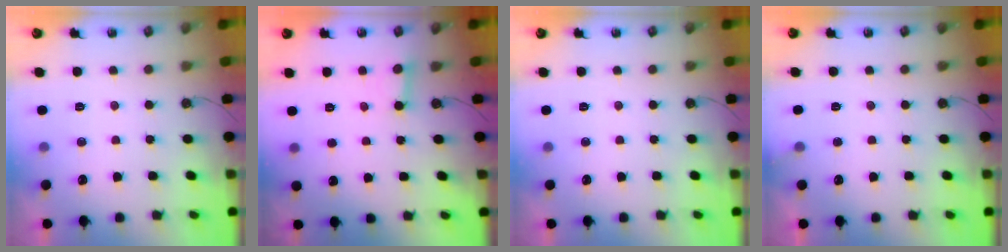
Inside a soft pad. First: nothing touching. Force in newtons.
{"total": 2.6, "press": 2.5, "slide": 0.3}
{"total": 0.0}
{"total": 3.2, "press": 3.2, "slide": 0.2}